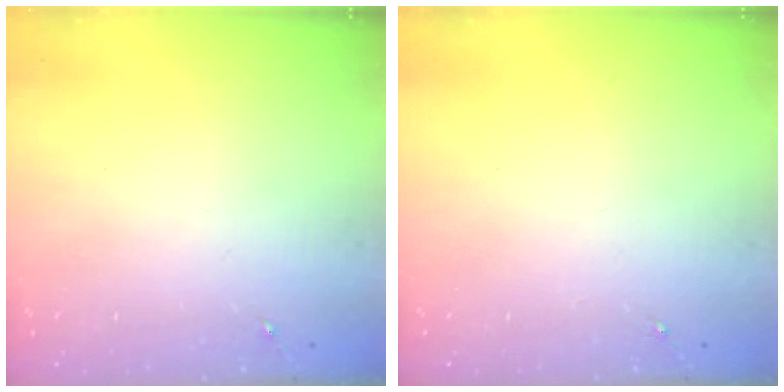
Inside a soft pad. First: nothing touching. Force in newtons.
{"total": 0.0}